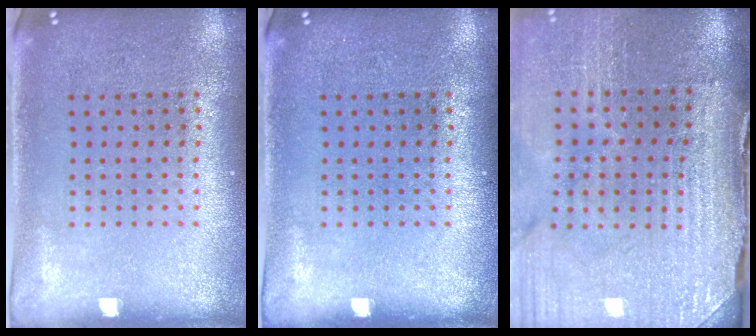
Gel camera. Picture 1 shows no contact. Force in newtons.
{"total": 0.0}
{"total": 4.0, "press": 3.4, "slide": 2.0}